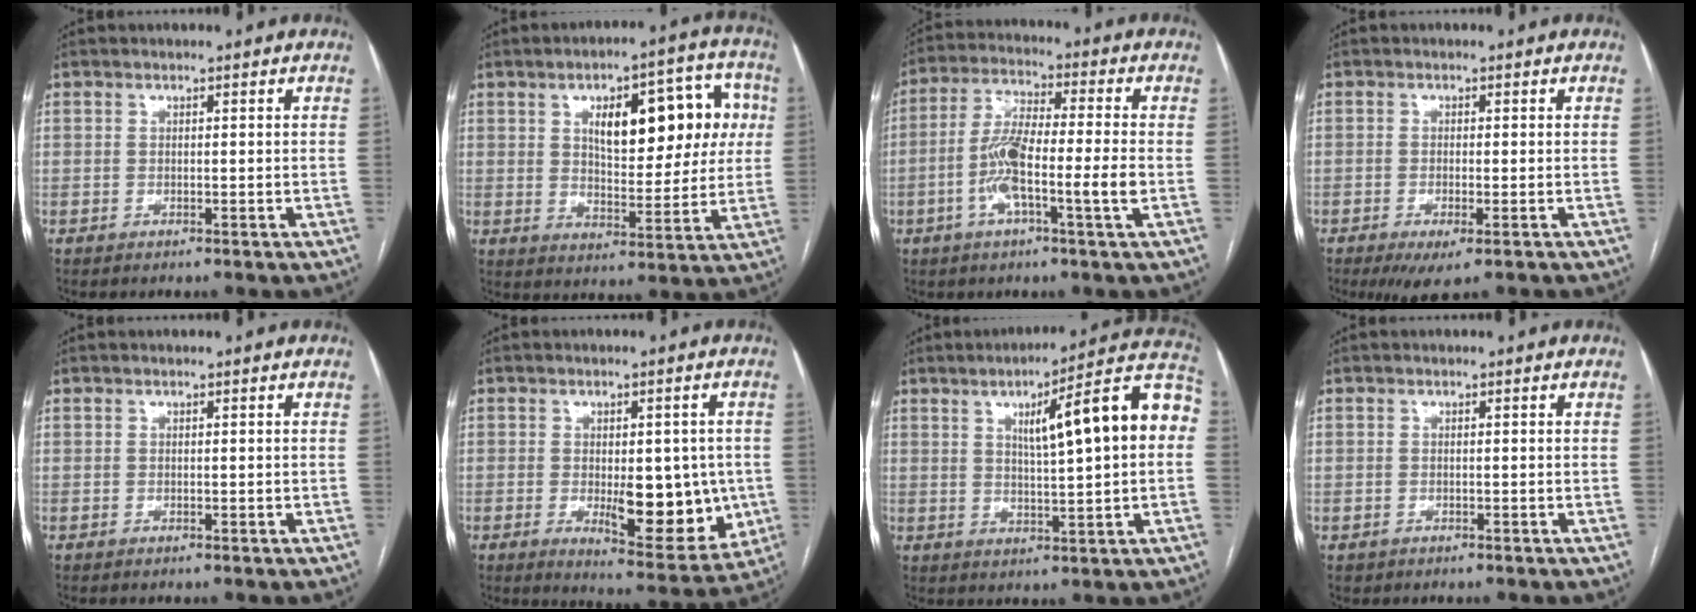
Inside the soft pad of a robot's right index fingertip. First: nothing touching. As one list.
[{"total": 15.0, "force": [4.0, 6.2, 13.0], "torque": [-0.169, 0.038, 0.061]}, {"total": 10.3, "force": [-2.6, 0.7, 9.9], "torque": [-0.196, 0.007, -0.055]}, {"total": 4.3, "force": [-2.4, 0.9, 3.5], "torque": [-0.054, -0.011, -0.035]}, {"total": 0.0}, {"total": 12.2, "force": [-1.7, 5.1, 11.0], "torque": [-0.134, -0.006, -0.008]}, {"total": 15.9, "force": [3.1, 1.5, 15.5], "torque": [-0.214, 0.034, 0.038]}, {"total": 1.0, "force": [-0.4, 0.9, 0.0], "torque": [-0.003, 0.005, -0.005]}]